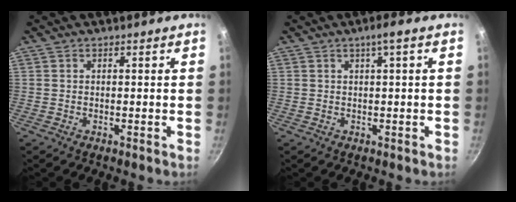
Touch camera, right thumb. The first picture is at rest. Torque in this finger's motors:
{"motor_torque": [-0.03, -0.11, 0.34, 0.06, -0.03]}